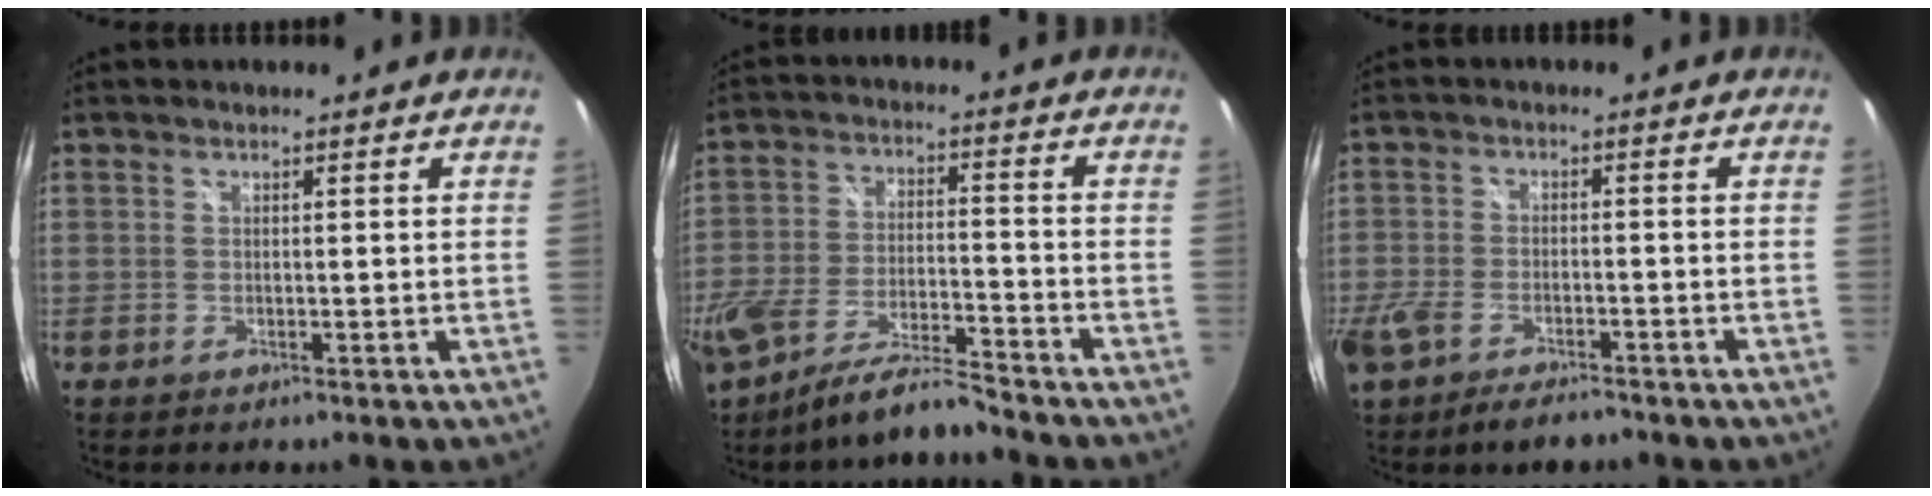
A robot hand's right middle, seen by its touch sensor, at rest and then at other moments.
{"total": 10.8, "force": [-8.8, 2.2, 5.9], "torque": [-0.124, -0.010, -0.160]}
{"total": 10.0, "force": [-7.0, 4.3, 5.7], "torque": [-0.150, -0.031, -0.129]}